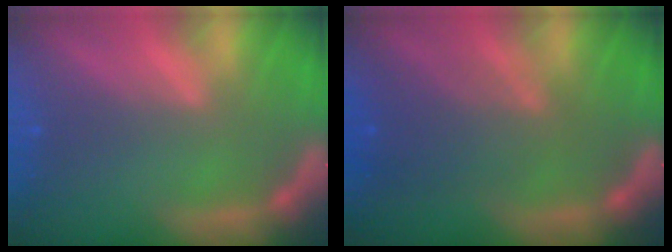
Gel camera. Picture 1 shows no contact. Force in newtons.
{"total": 5.1}